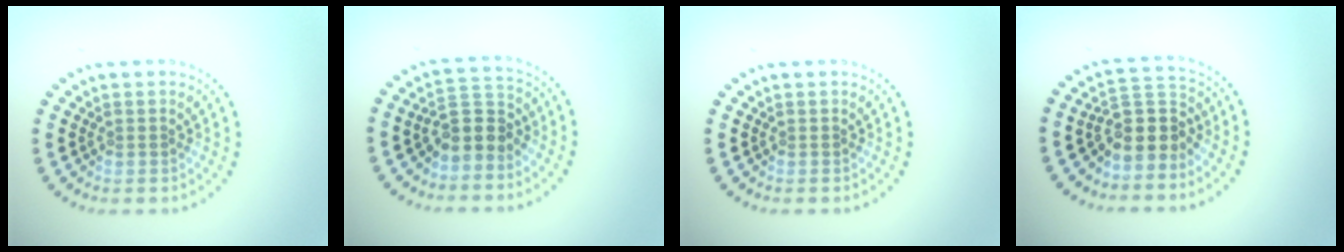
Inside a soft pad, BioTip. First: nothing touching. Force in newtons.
{"total": 3.3, "press": 2.9, "slide": 1.6}
{"total": 0.0}
{"total": 3.7, "press": 3.0, "slide": 2.1}